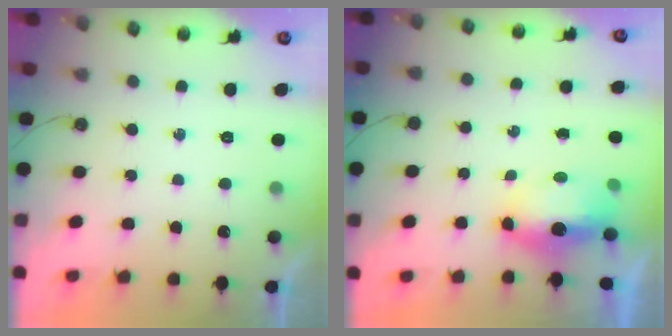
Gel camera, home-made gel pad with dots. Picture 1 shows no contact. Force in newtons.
{"total": 7.1, "press": 7.1, "slide": 0.7}